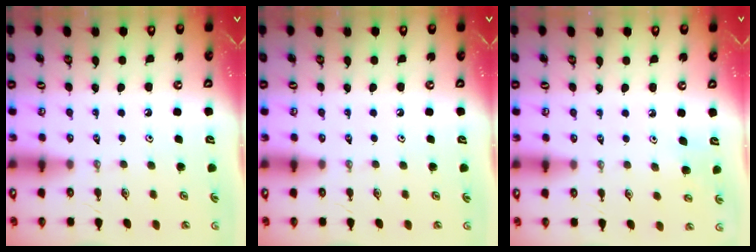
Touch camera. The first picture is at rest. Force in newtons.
{"total": 0.0}
{"total": 4.4, "press": 4.4, "slide": 0.4}